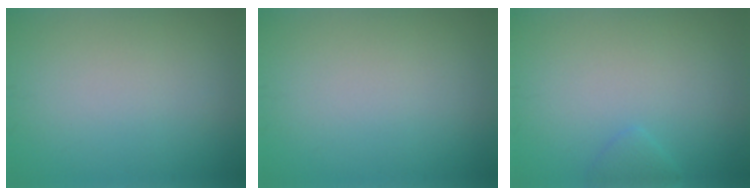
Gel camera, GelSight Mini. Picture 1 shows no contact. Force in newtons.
{"total": 0.0}
{"total": 1.0, "press": 1.0, "slide": 0.1}